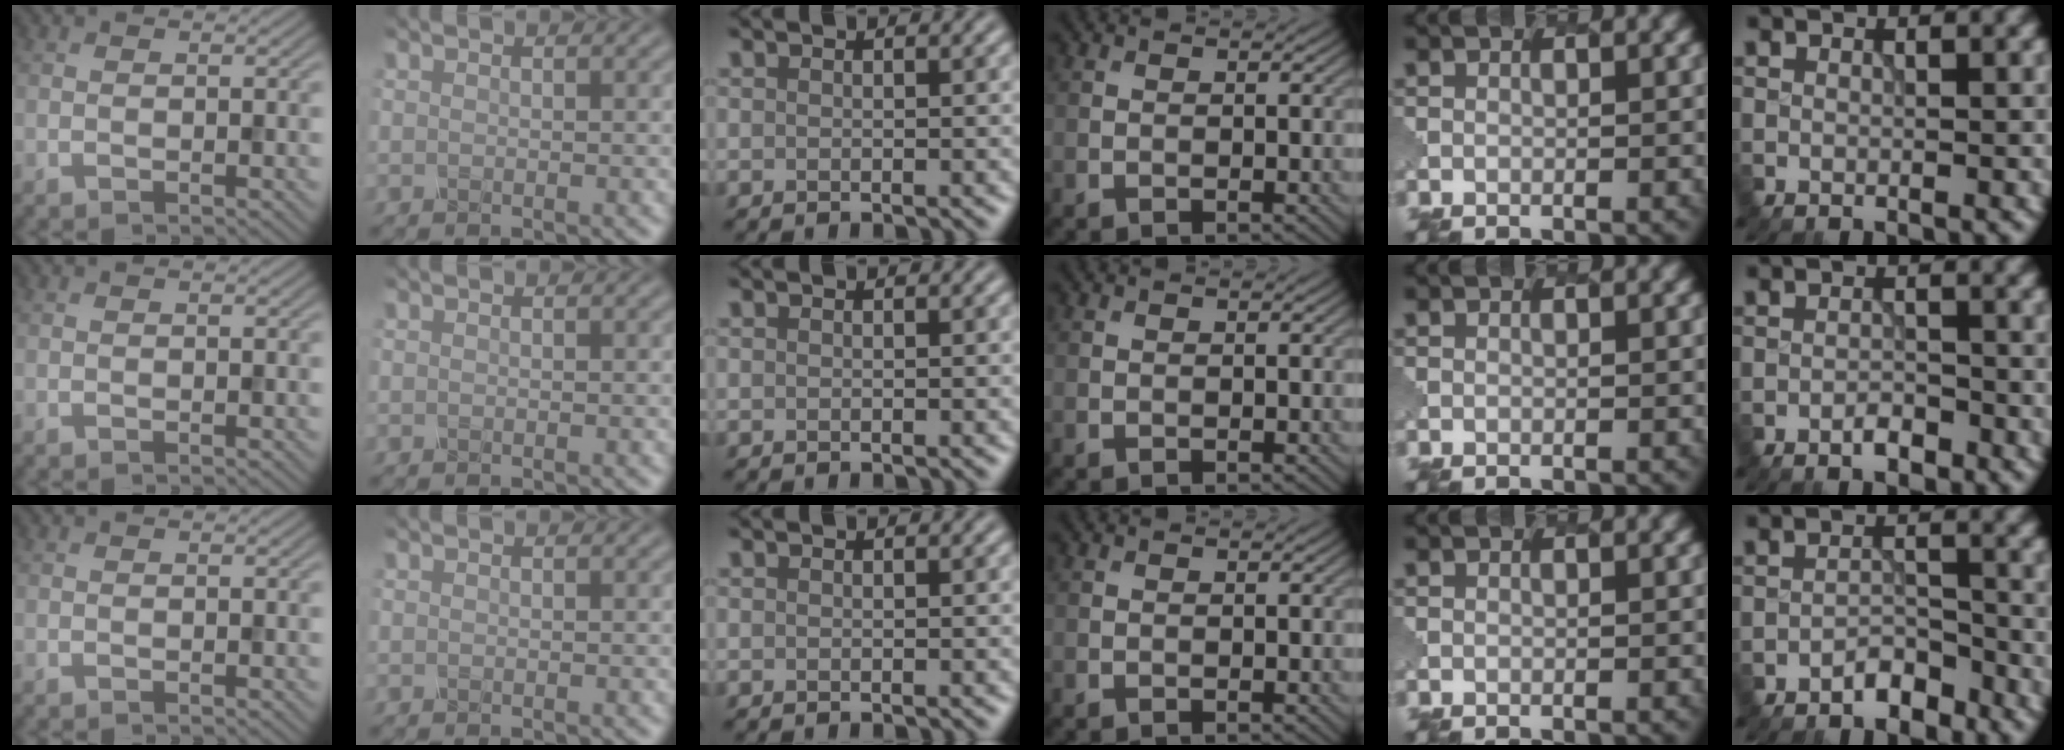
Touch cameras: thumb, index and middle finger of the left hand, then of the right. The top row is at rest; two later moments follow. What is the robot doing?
{"motion": "dispense", "object": "dispenser bottle"}